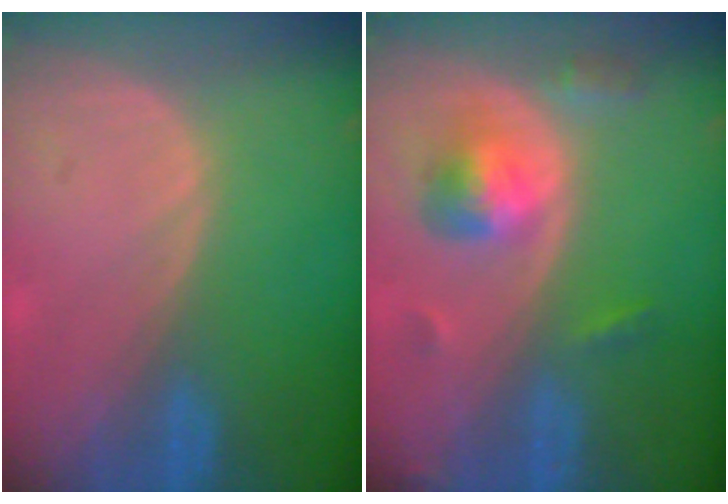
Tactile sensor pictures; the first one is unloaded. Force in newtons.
{"total": 5.5, "press": 5.3, "slide": 1.7}